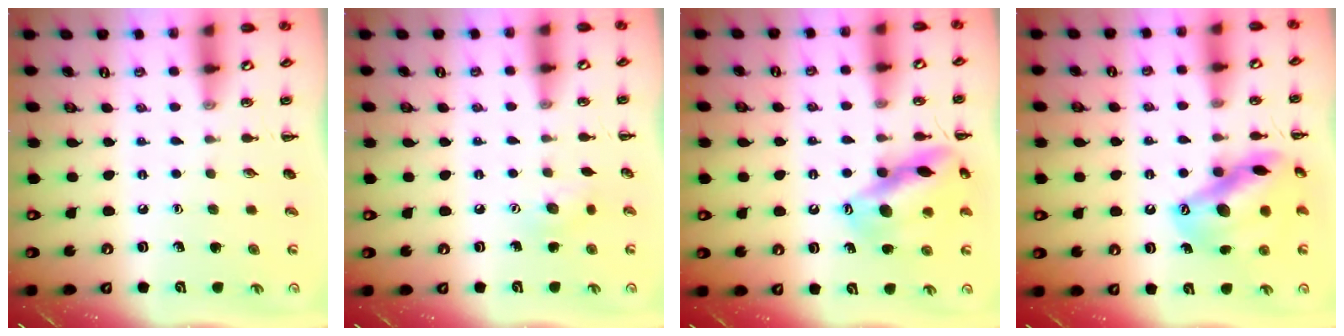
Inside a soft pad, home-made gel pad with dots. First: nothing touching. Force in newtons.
{"total": 6.7, "press": 6.5, "slide": 1.4}
{"total": 15.7, "press": 15.6, "slide": 2.1}
{"total": 17.2, "press": 17.0, "slide": 2.3}